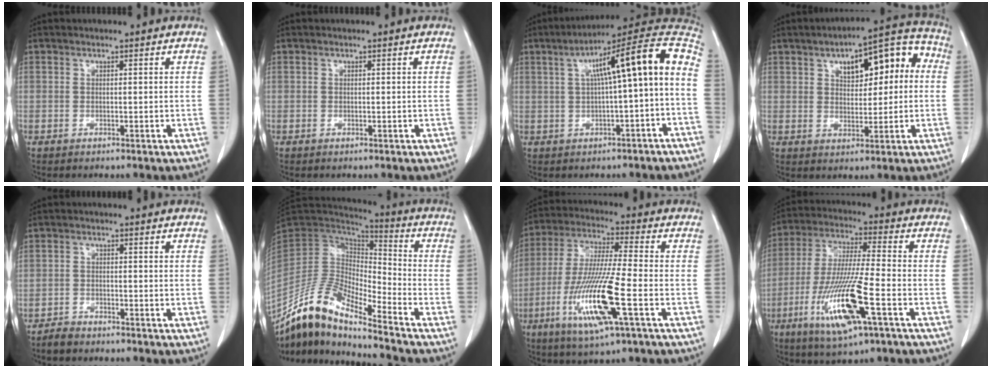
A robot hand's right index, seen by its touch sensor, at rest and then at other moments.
{"total": 0.0}
{"total": 14.9, "force": [1.2, 1.1, 14.9], "torque": [-0.216, 0.052, 0.017]}
{"total": 13.0, "force": [3.1, 5.7, 11.3], "torque": [-0.143, 0.048, 0.046]}
{"total": 2.2, "force": [-2.1, 0.6, 0.3], "torque": [-0.010, -0.002, -0.039]}
{"total": 14.7, "force": [-12.6, 2.1, 7.1], "torque": [-0.138, 0.021, -0.241]}
{"total": 15.7, "force": [-5.4, 0.8, 14.7], "torque": [-0.304, -0.023, -0.103]}
{"total": 15.8, "force": [-6.3, 1.3, 14.5], "torque": [-0.295, -0.026, -0.113]}